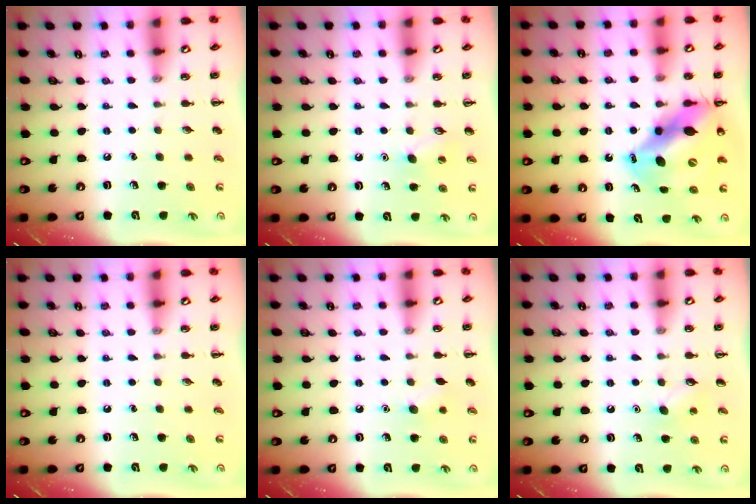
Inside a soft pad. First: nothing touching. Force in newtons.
{"total": 7.2, "press": 7.1, "slide": 1.6}
{"total": 14.0, "press": 13.4, "slide": 4.0}
{"total": 0.0}
{"total": 6.0, "press": 5.8, "slide": 1.6}
{"total": 5.3, "press": 5.1, "slide": 1.4}